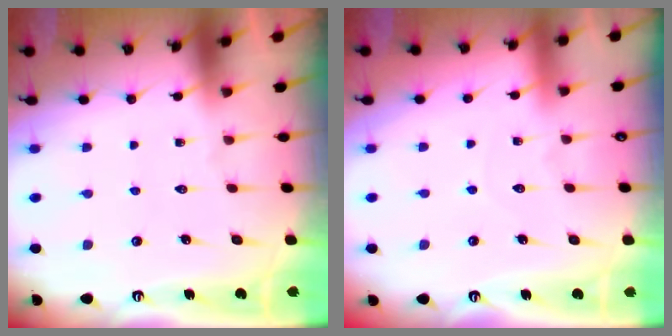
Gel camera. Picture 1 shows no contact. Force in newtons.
{"total": 3.0, "press": 3.0, "slide": 0.2}